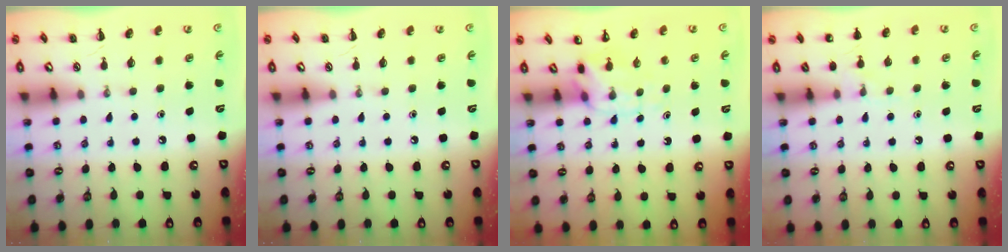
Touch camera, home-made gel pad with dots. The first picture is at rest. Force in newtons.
{"total": 0.0}
{"total": 5.9, "press": 5.8, "slide": 1.2}
{"total": 6.5, "press": 6.2, "slide": 1.9}